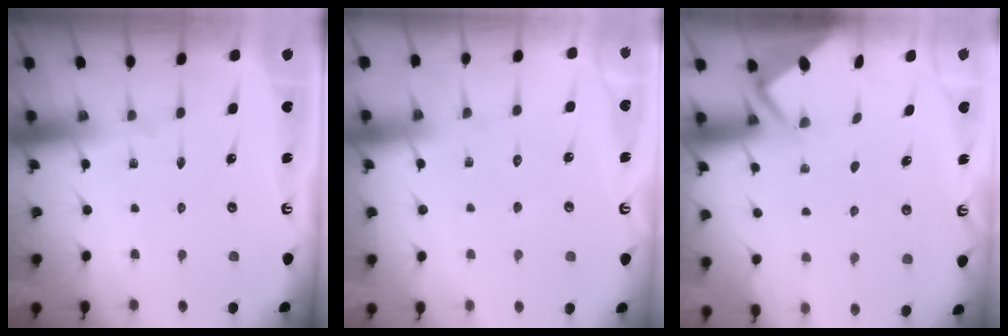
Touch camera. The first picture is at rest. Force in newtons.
{"total": 3.9, "press": 3.9, "slide": 0.4}
{"total": 2.6, "press": 2.6, "slide": 0.4}